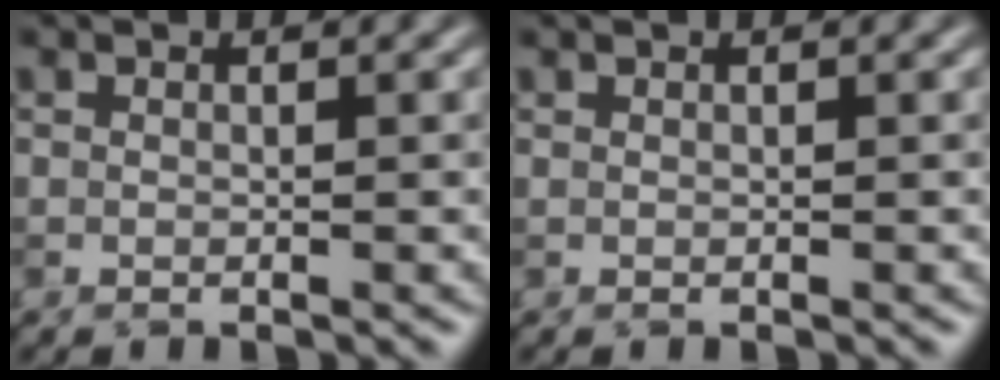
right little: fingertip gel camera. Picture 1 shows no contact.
{"total": 0.0}